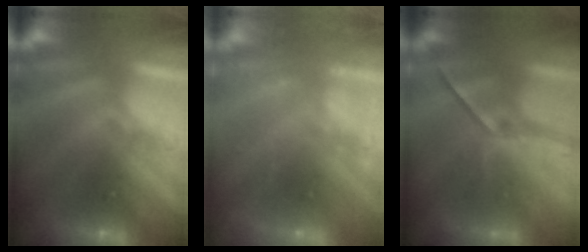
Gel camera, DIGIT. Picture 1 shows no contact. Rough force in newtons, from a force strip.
{"total": 2.4}
{"total": 1.2}